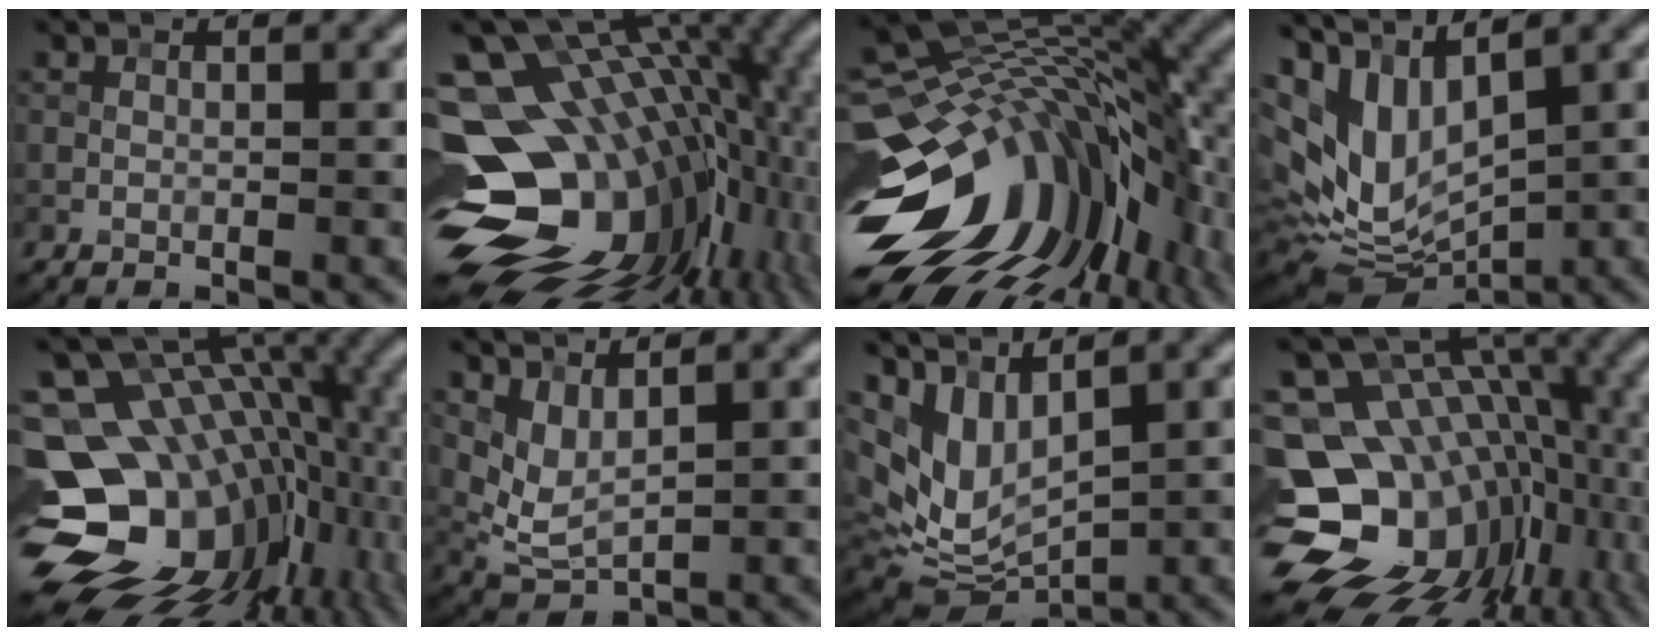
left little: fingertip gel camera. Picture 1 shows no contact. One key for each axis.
{"total": 19.8, "fx": -1.5, "fy": 12.8, "fz": 15.1, "tx": -0.231, "ty": -0.018, "tz": -0.002}
{"total": 16.1, "fx": -2.9, "fy": 10.0, "fz": 12.3, "tx": -0.228, "ty": 0.006, "tz": -0.056}
{"total": 8.0, "fx": 1.8, "fy": 4.5, "fz": 6.4, "tx": -0.138, "ty": -0.014, "tz": 0.041}
{"total": 18.6, "fx": -2.0, "fy": 13.3, "fz": 12.9, "tx": -0.213, "ty": -0.021, "tz": 0.005}
{"total": 2.9, "fx": 1.4, "fy": 1.3, "fz": 2.1, "tx": -0.053, "ty": -0.013, "tz": 0.039}
{"total": 5.9, "fx": 2.2, "fy": 2.9, "fz": 4.6, "tx": -0.110, "ty": -0.011, "tz": 0.047}
{"total": 17.2, "fx": -3.3, "fy": 13.1, "fz": 10.8, "tx": -0.179, "ty": -0.013, "tz": -0.023}